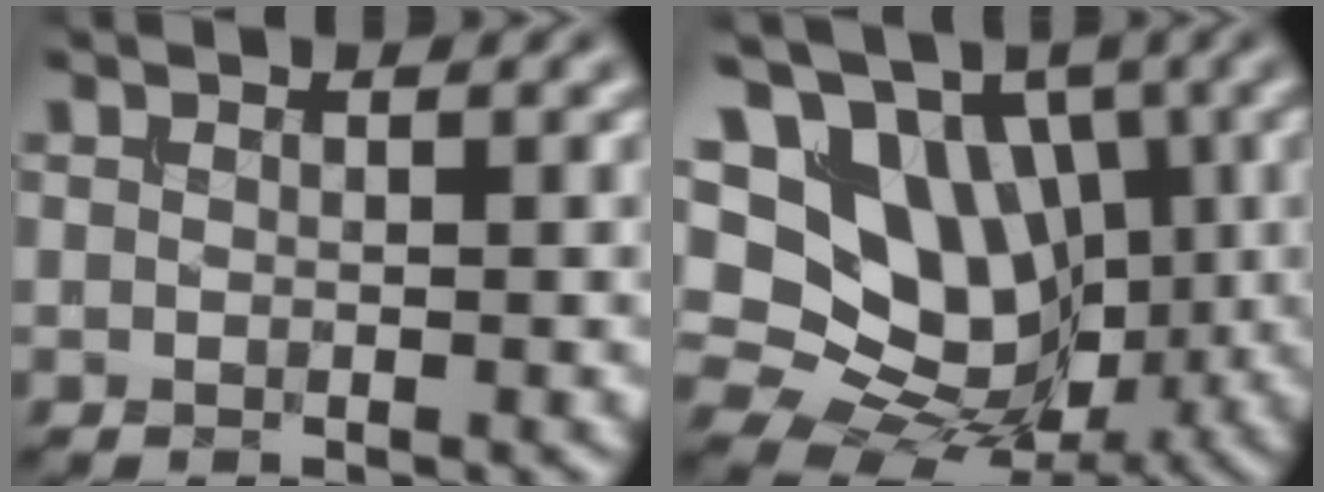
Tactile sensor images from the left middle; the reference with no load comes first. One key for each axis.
{"total": 14.6, "fx": 3.2, "fy": 11.7, "fz": 8.1, "tx": -0.163, "ty": 0.032, "tz": 0.042}